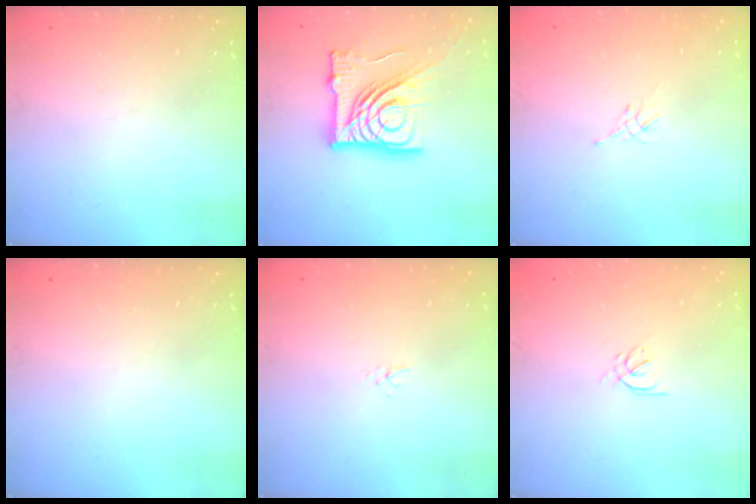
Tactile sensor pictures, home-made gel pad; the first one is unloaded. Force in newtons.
{"total": 22.2, "press": 22.1, "slide": 2.7}
{"total": 2.1, "press": 2.0, "slide": 0.5}
{"total": 0.0}
{"total": 1.5, "press": 1.5, "slide": 0.1}
{"total": 2.2, "press": 2.1, "slide": 0.7}